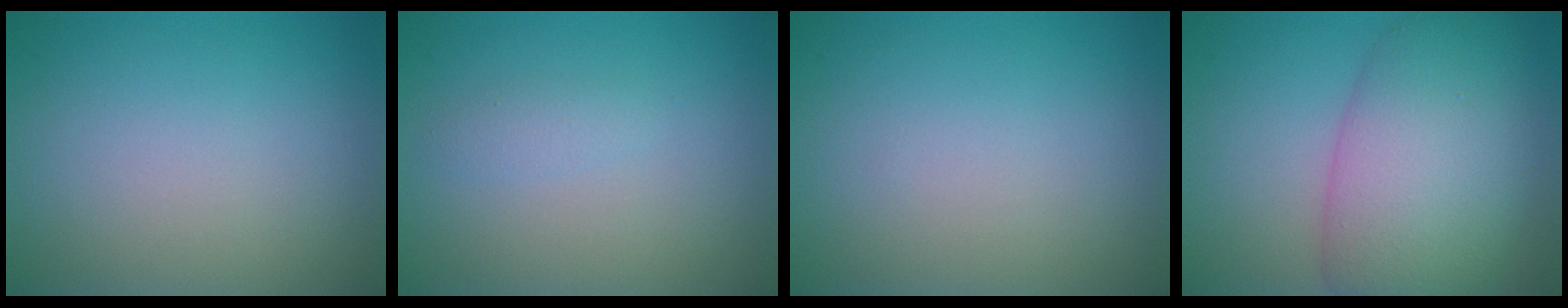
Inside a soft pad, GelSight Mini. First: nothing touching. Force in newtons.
{"total": 1.0, "press": 1.0, "slide": 0.1}
{"total": 0.0}
{"total": 9.9, "press": 9.9, "slide": 0.5}